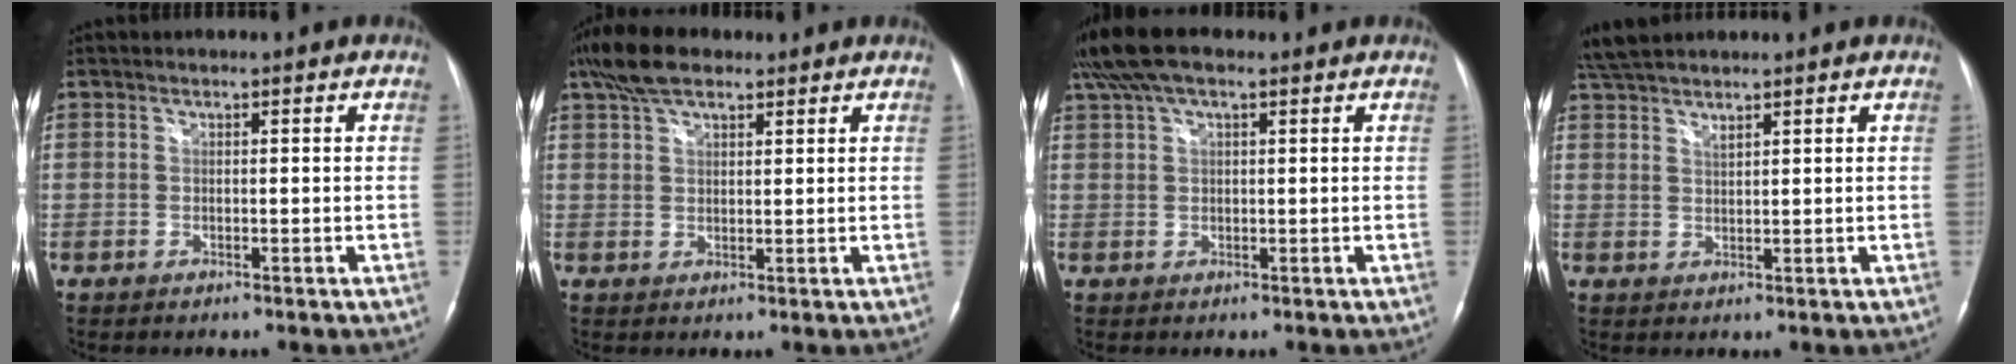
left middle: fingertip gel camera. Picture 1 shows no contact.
{"total": 7.1, "force": [5.1, 2.8, 4.2], "torque": [-0.088, 0.025, 0.095]}
{"total": 7.5, "force": [5.2, 2.5, 4.9], "torque": [-0.107, 0.038, 0.095]}
{"total": 5.9, "force": [5.2, 0.6, 2.7], "torque": [-0.061, 0.022, 0.102]}